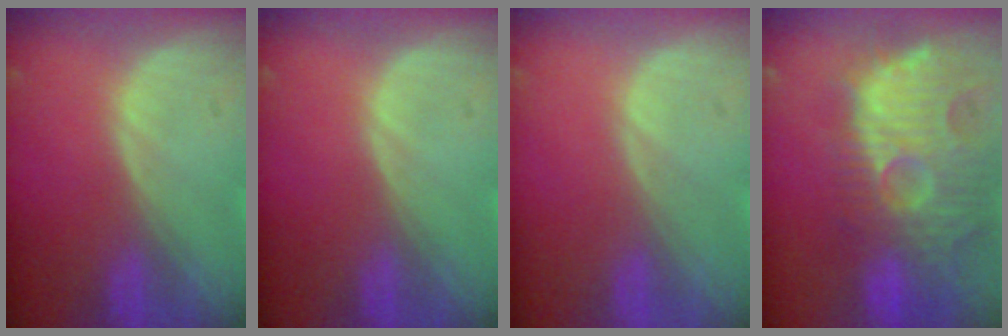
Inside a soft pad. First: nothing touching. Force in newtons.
{"total": 0.0}
{"total": 0.0}
{"total": 13.8, "press": 12.3, "slide": 6.4}